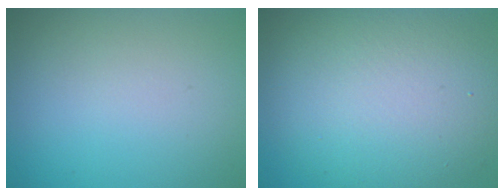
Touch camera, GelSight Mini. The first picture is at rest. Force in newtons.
{"total": 11.0, "press": 11.0, "slide": 0.8}